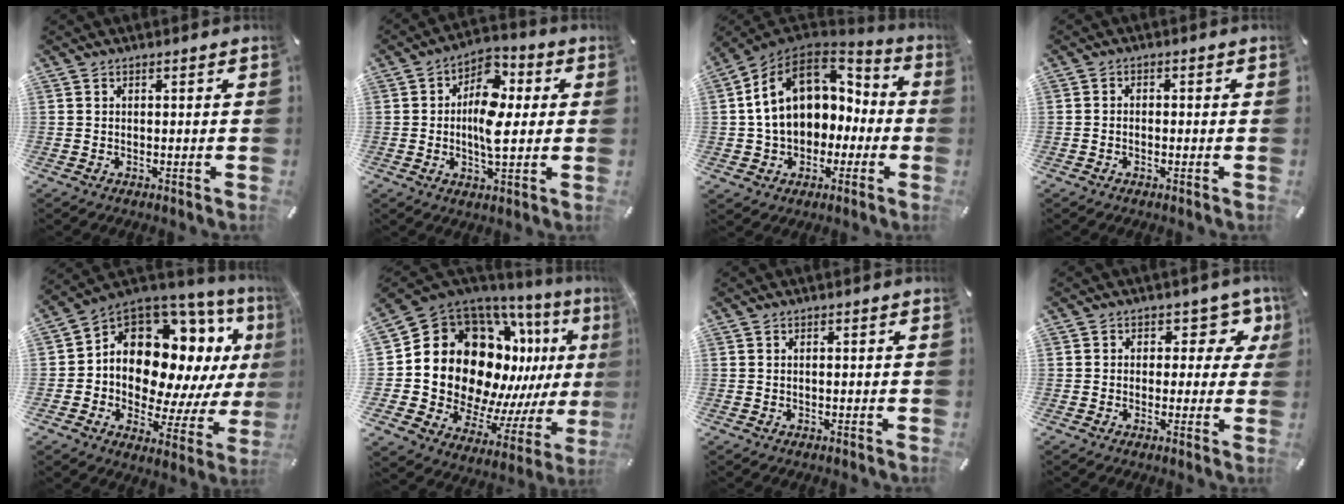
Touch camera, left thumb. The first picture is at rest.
{"total": 11.0, "force": [0.7, 6.3, 9.0], "torque": [-0.155, -0.007, 0.008]}
{"total": 16.2, "force": [1.6, 12.9, 9.6], "torque": [-0.186, 0.004, 0.033]}
{"total": 1.6, "force": [-1.1, 0.9, 0.7], "torque": [-0.013, 0.006, -0.022]}
{"total": 15.7, "force": [5.3, 11.2, 9.7], "torque": [-0.163, -0.055, 0.089]}
{"total": 21.2, "force": [6.0, 16.5, 11.8], "torque": [-0.223, -0.085, 0.144]}
{"total": 0.6, "force": [-0.1, 0.3, 0.5], "torque": [-0.010, 0.001, -0.002]}
{"total": 7.3, "force": [2.3, 5.3, 4.5], "torque": [-0.050, -0.012, 0.035]}